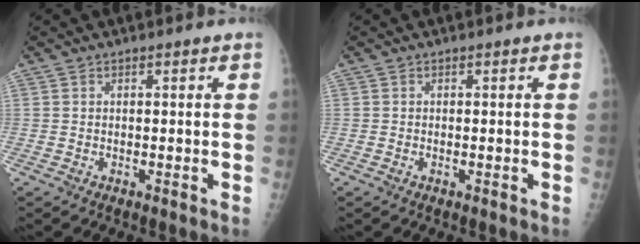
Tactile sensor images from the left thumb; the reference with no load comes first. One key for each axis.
{"total": 0.0}